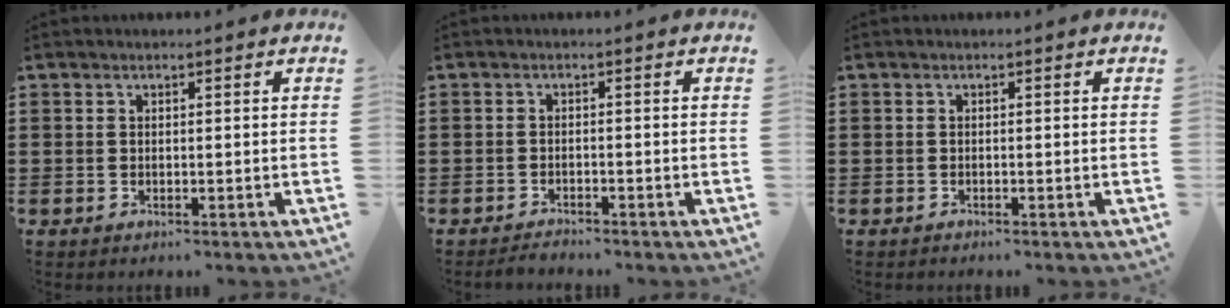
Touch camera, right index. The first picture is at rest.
{"total": 1.3, "force": [-1.3, 0.1, 0.1], "torque": [-0.004, 0.002, -0.026]}
{"total": 0.0}